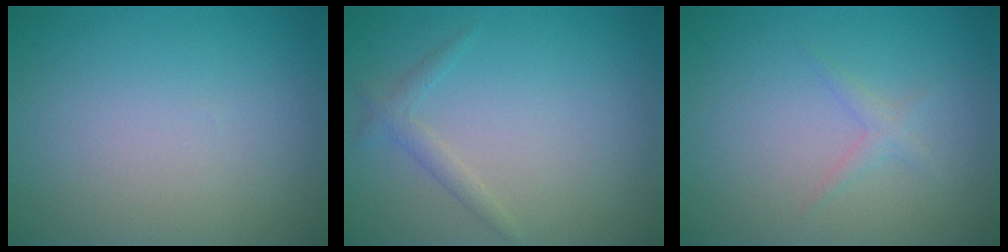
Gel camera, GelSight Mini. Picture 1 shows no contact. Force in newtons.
{"total": 1.3, "press": 1.3, "slide": 0.1}
{"total": 1.0, "press": 1.0, "slide": 0.0}